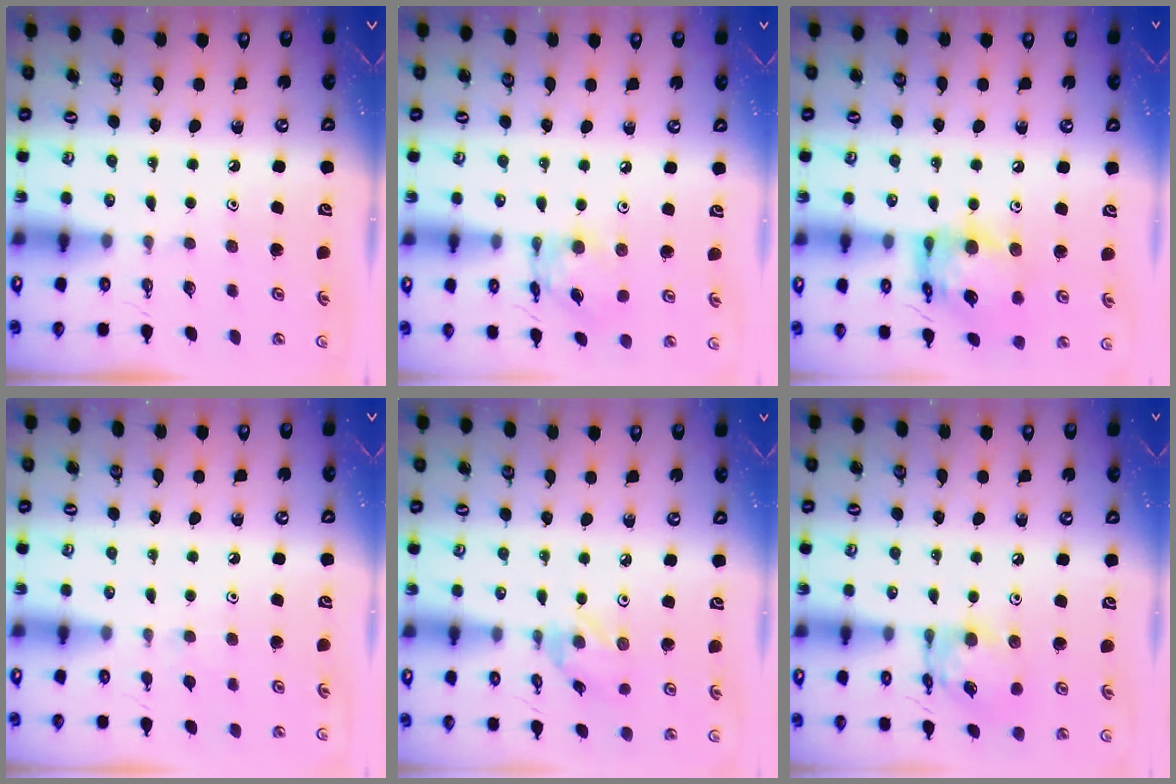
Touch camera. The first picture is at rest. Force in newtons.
{"total": 8.8, "press": 8.8, "slide": 0.4}
{"total": 16.0, "press": 15.9, "slide": 1.6}
{"total": 3.1, "press": 3.1, "slide": 0.5}
{"total": 1.8, "press": 1.8, "slide": 0.2}
{"total": 12.9, "press": 12.8, "slide": 1.1}